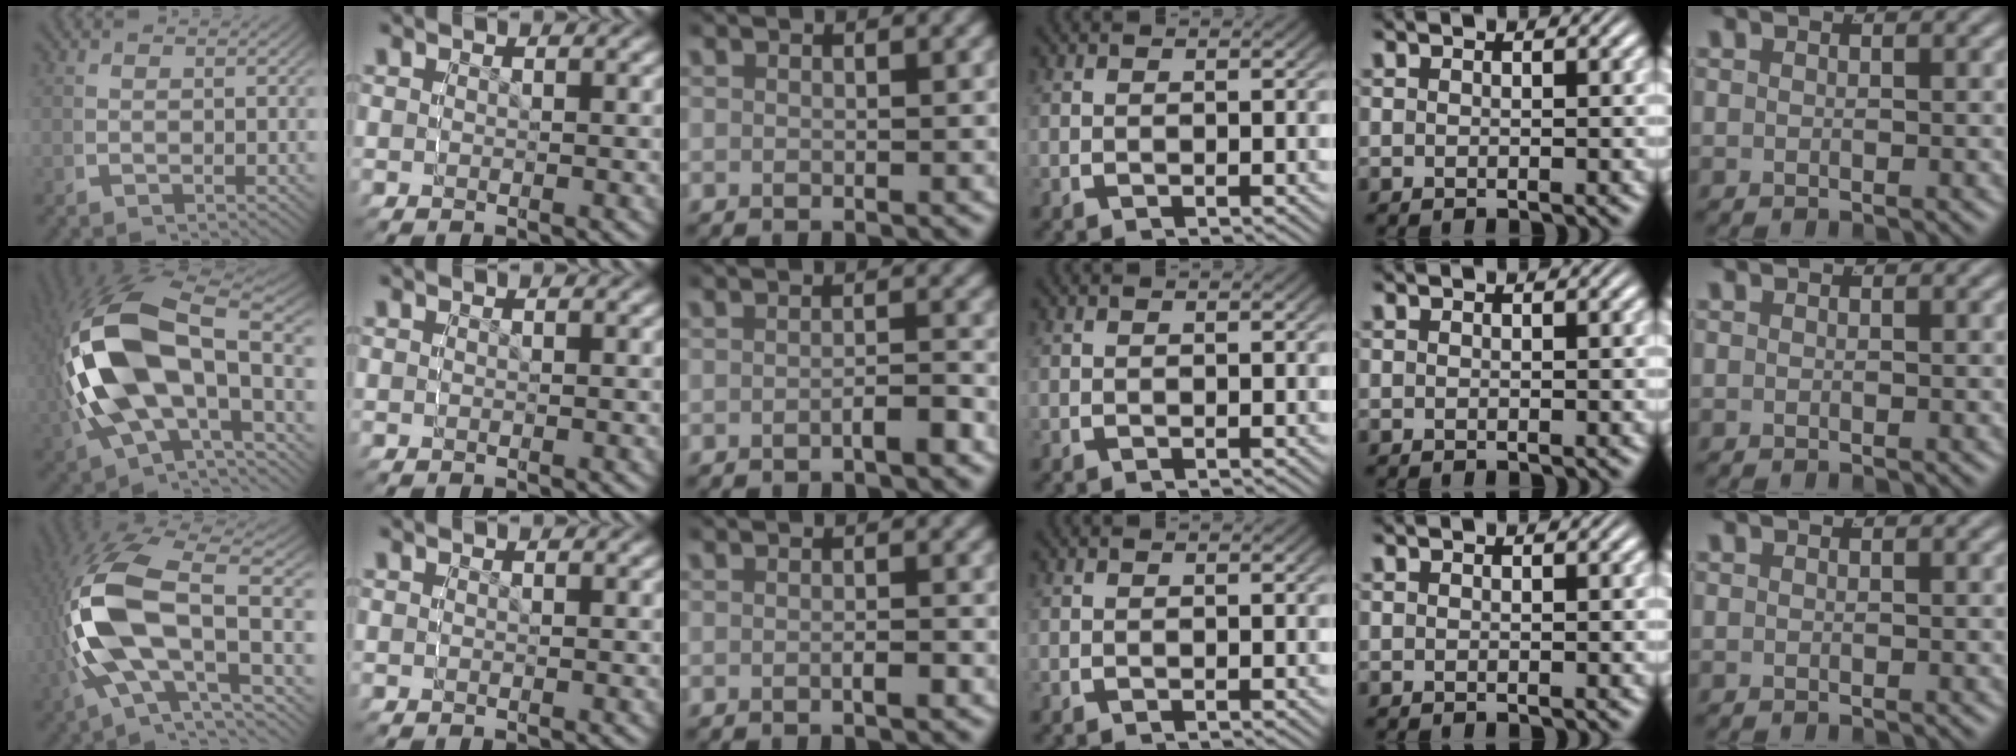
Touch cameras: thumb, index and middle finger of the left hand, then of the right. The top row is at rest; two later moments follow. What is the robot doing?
{"motion": "grasp_and_lifting", "object": "button"}